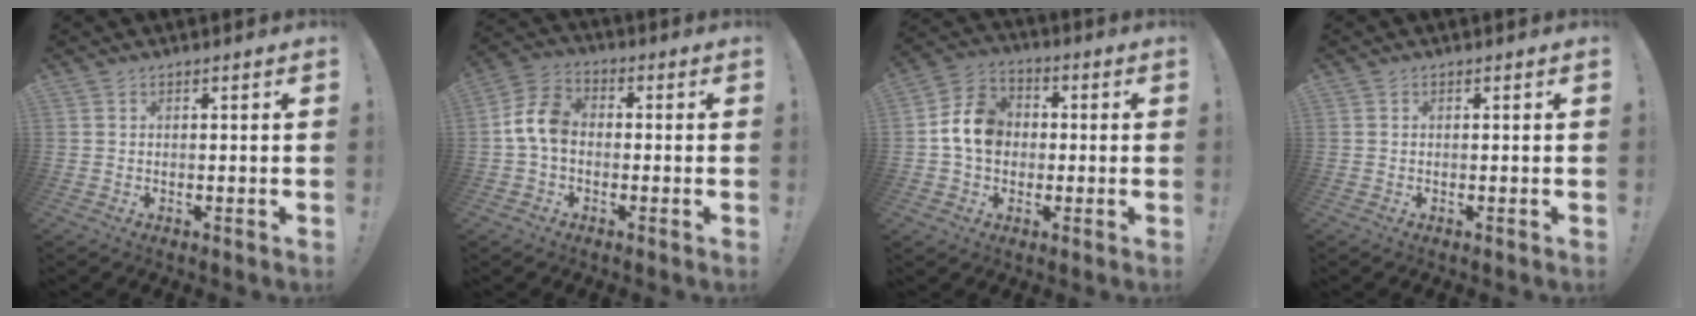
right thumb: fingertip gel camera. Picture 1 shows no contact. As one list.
[{"total": 9.5, "force": [-0.6, 6.6, 6.8], "torque": [-0.133, 0.020, -0.006]}, {"total": 11.7, "force": [0.5, 9.6, 6.8], "torque": [-0.107, 0.018, 0.017]}, {"total": 0.0}]